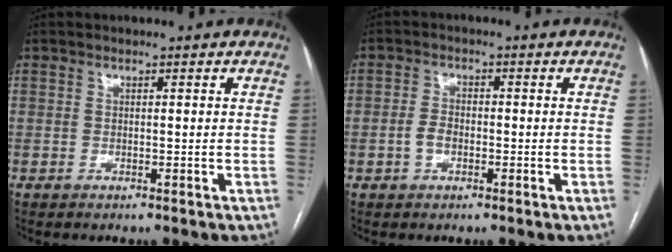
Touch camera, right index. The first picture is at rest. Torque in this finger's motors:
{"motor_torque": [0.27, -0.24, 0.18, 0.05]}